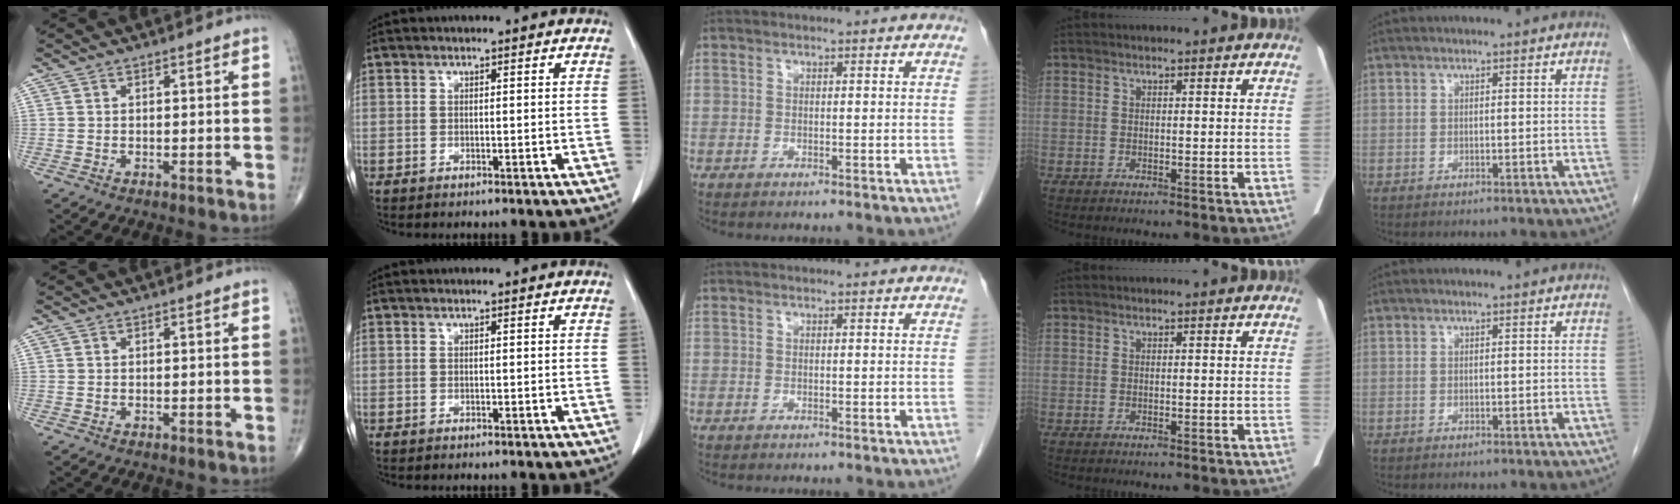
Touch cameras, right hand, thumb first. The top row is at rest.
{}